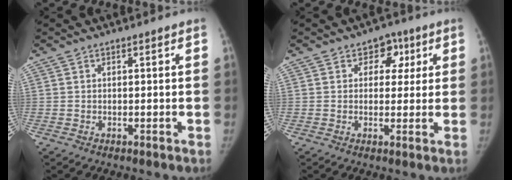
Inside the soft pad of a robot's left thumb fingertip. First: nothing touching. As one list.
[{"total": 5.2, "force": [2.0, 4.1, 2.5], "torque": [0.006, -0.002, 0.021]}]